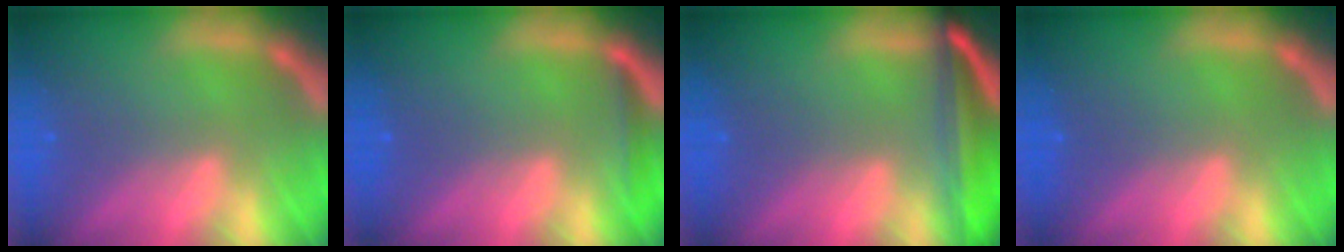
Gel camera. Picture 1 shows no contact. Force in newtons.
{"total": 1.4}
{"total": 8.0}
{"total": 0.0}